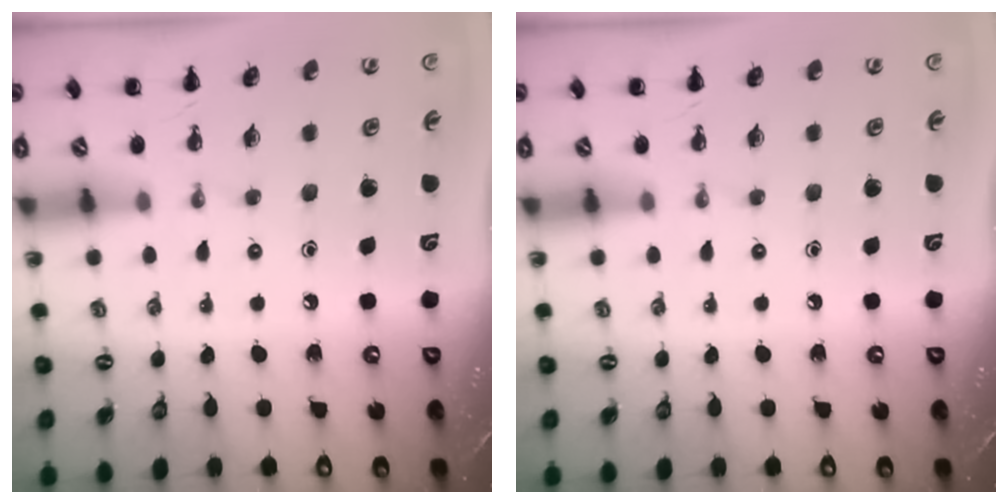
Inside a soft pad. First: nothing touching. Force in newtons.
{"total": 0.0}